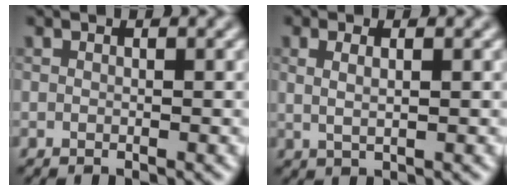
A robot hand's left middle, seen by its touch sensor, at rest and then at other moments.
{"total": 1.9, "force": [0.8, 0.8, 1.6], "torque": [-0.021, -0.005, 0.011]}